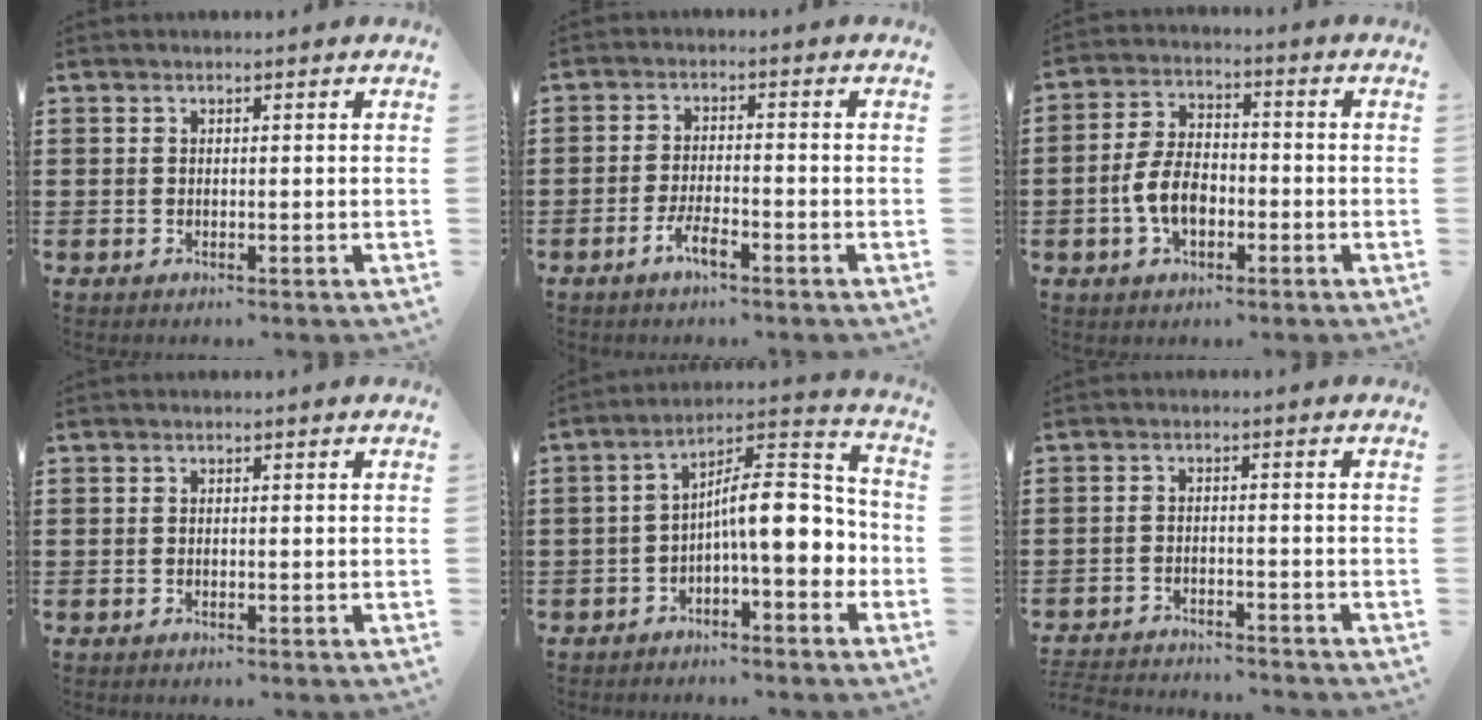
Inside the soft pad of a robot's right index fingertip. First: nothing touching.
{"total": 3.7, "force": [-2.4, 0.7, 2.7], "torque": [-0.059, 0.000, -0.049]}
{"total": 6.9, "force": [-2.1, 4.1, 5.2], "torque": [-0.125, 0.002, -0.045]}
{"total": 0.0}
{"total": 10.0, "force": [-1.0, 3.6, 9.2], "torque": [-0.133, -0.007, -0.026]}
{"total": 3.0, "force": [-3.0, -0.1, 0.0], "torque": [-0.004, -0.002, -0.064]}